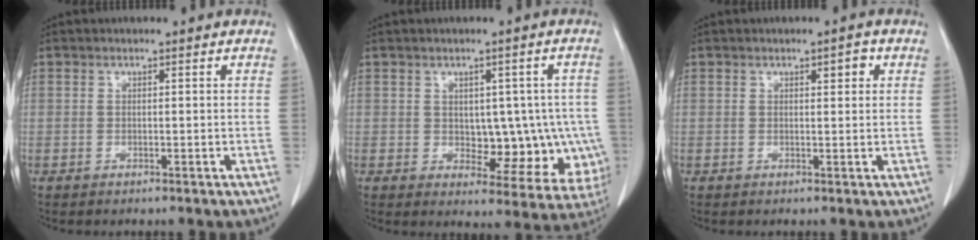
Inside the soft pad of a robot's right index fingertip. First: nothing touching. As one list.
[{"total": 10.2, "force": [-0.6, 6.3, 8.0], "torque": [-0.074, 0.017, 0.011]}, {"total": 1.8, "force": [0.8, 0.6, 1.5], "torque": [-0.021, 0.001, 0.010]}]